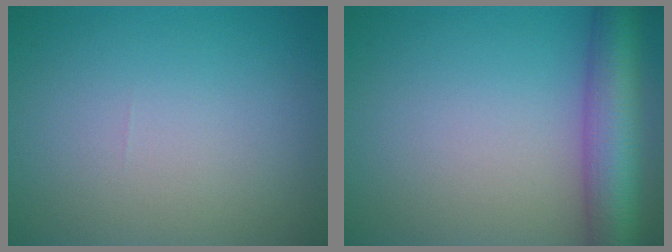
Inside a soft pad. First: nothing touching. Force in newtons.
{"total": 7.5, "press": 7.5, "slide": 0.2}